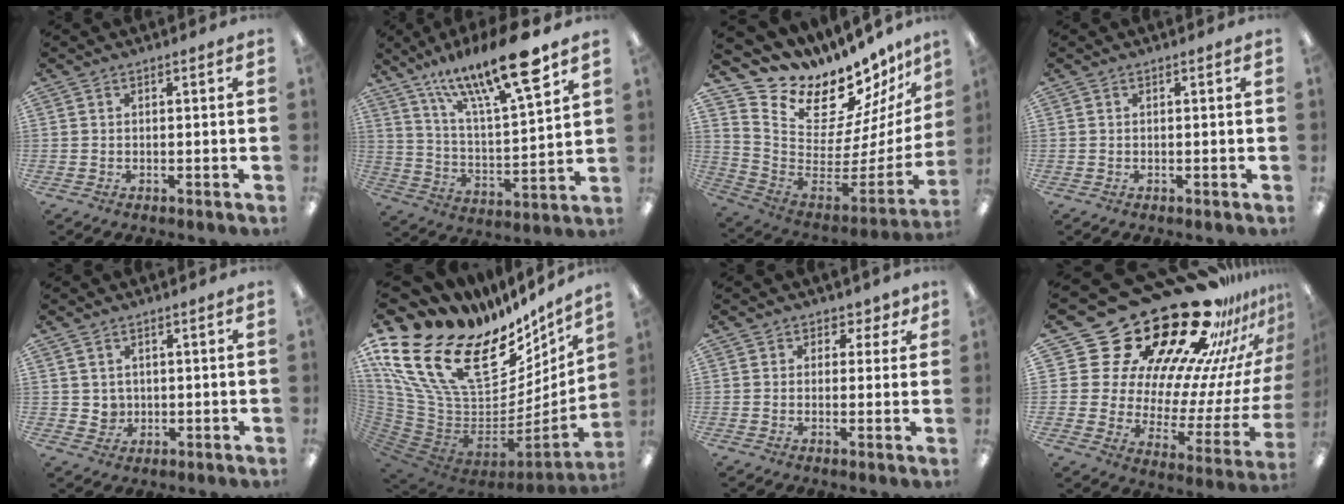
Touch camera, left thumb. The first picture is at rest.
{"total": 19.4, "force": [14.5, 3.9, 12.3], "torque": [-0.204, -0.088, 0.236]}
{"total": 13.8, "force": [11.7, 5.9, 4.1], "torque": [-0.078, -0.134, 0.211]}
{"total": 0.0}
{"total": 3.3, "force": [1.8, 2.8, 0.3], "torque": [0.001, -0.010, 0.031]}
{"total": 25.5, "force": [13.8, 13.5, 16.6], "torque": [-0.317, -0.114, 0.282]}
{"total": 3.0, "force": [1.3, 2.7, 0.6], "torque": [0.007, -0.001, 0.019]}
{"total": 34.6, "force": [25.2, 16.0, 17.4], "torque": [-0.208, -0.229, 0.479]}